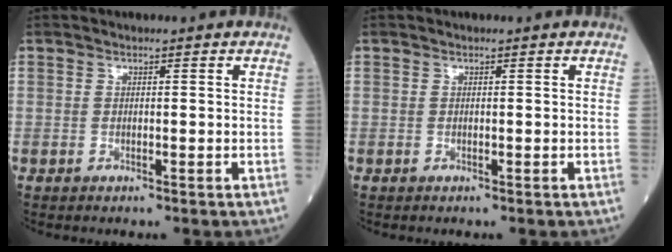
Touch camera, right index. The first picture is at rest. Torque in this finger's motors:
{"motor_torque": [0.00, 0.00, 0.00, 0.00]}